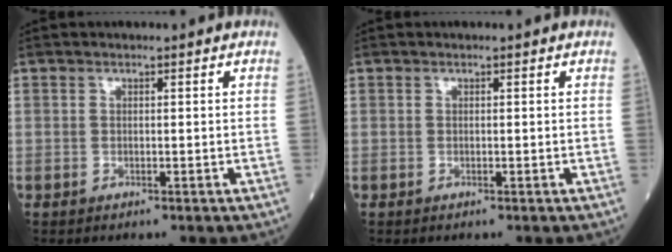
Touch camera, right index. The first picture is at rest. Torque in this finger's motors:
{"motor_torque": [0.00, 0.00, -0.04, 0.00]}